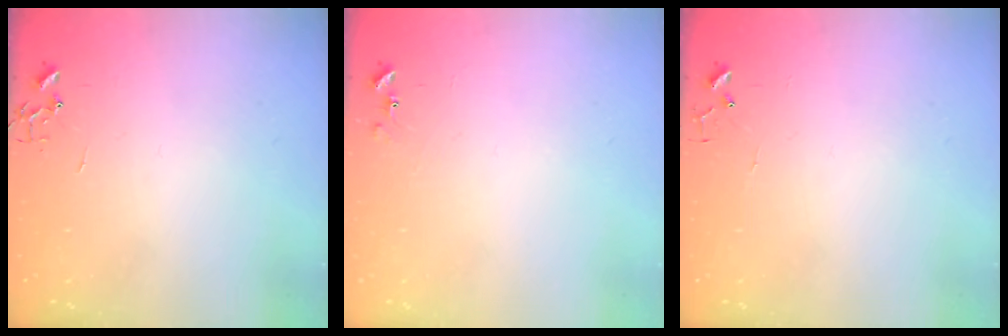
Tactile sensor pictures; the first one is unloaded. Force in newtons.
{"total": 6.0, "press": 5.9, "slide": 0.6}
{"total": 4.2, "press": 4.1, "slide": 0.3}